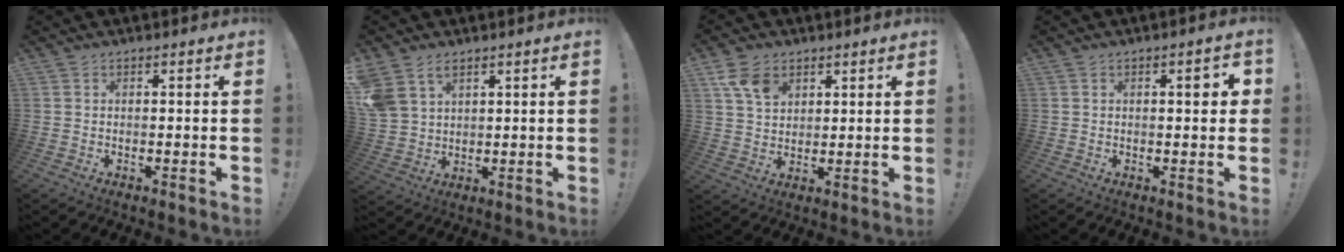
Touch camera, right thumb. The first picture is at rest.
{"total": 6.5, "force": [4.0, 4.3, 2.8], "torque": [-0.060, -0.017, 0.081]}
{"total": 8.6, "force": [4.7, 5.8, 4.3], "torque": [-0.067, -0.013, 0.093]}
{"total": 2.9, "force": [0.5, 0.5, 2.8], "torque": [-0.028, -0.005, 0.001]}